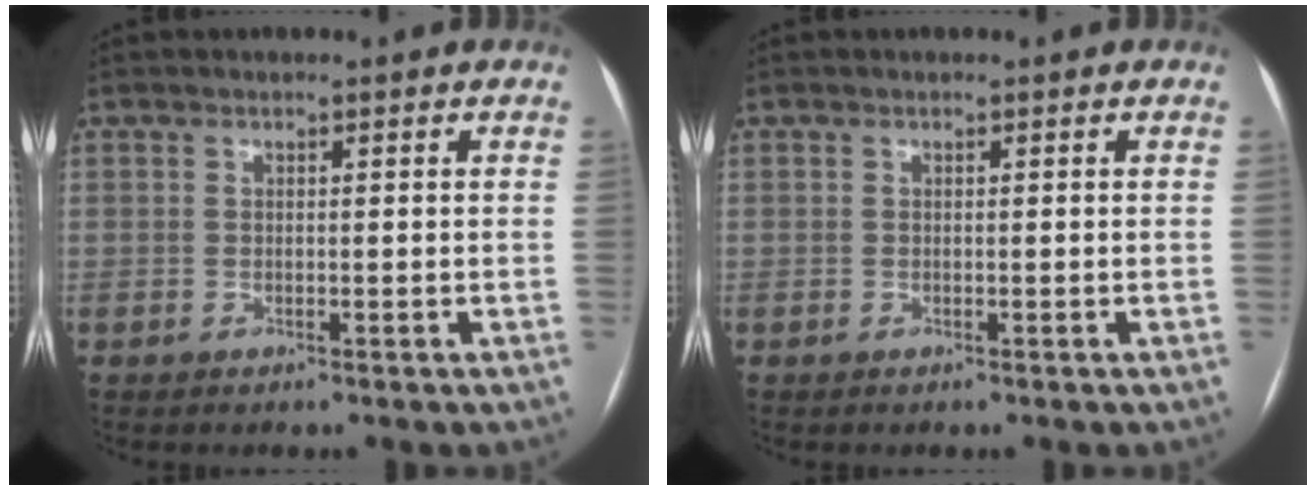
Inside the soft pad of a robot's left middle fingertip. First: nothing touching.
{"total": 0.0}